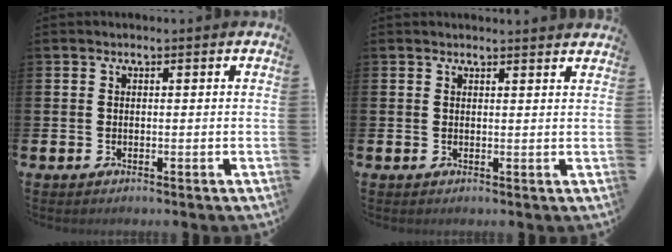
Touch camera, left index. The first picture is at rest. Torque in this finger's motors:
{"motor_torque": [1.07, -1.07, 0.06, 0.00]}